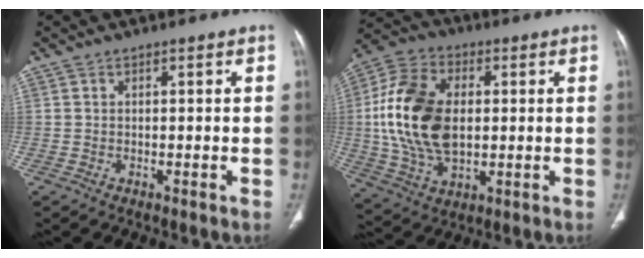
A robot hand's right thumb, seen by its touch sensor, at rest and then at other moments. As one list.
[{"total": 18.5, "force": [1.2, 11.6, 14.3], "torque": [-0.273, 0.007, 0.026]}]